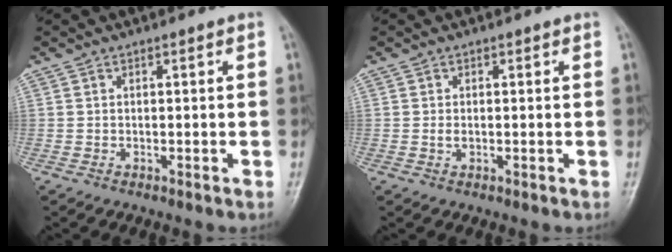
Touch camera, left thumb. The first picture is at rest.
{"total": 0.9, "force": [0.0, 0.6, 0.7], "torque": [-0.013, -0.001, -0.001]}